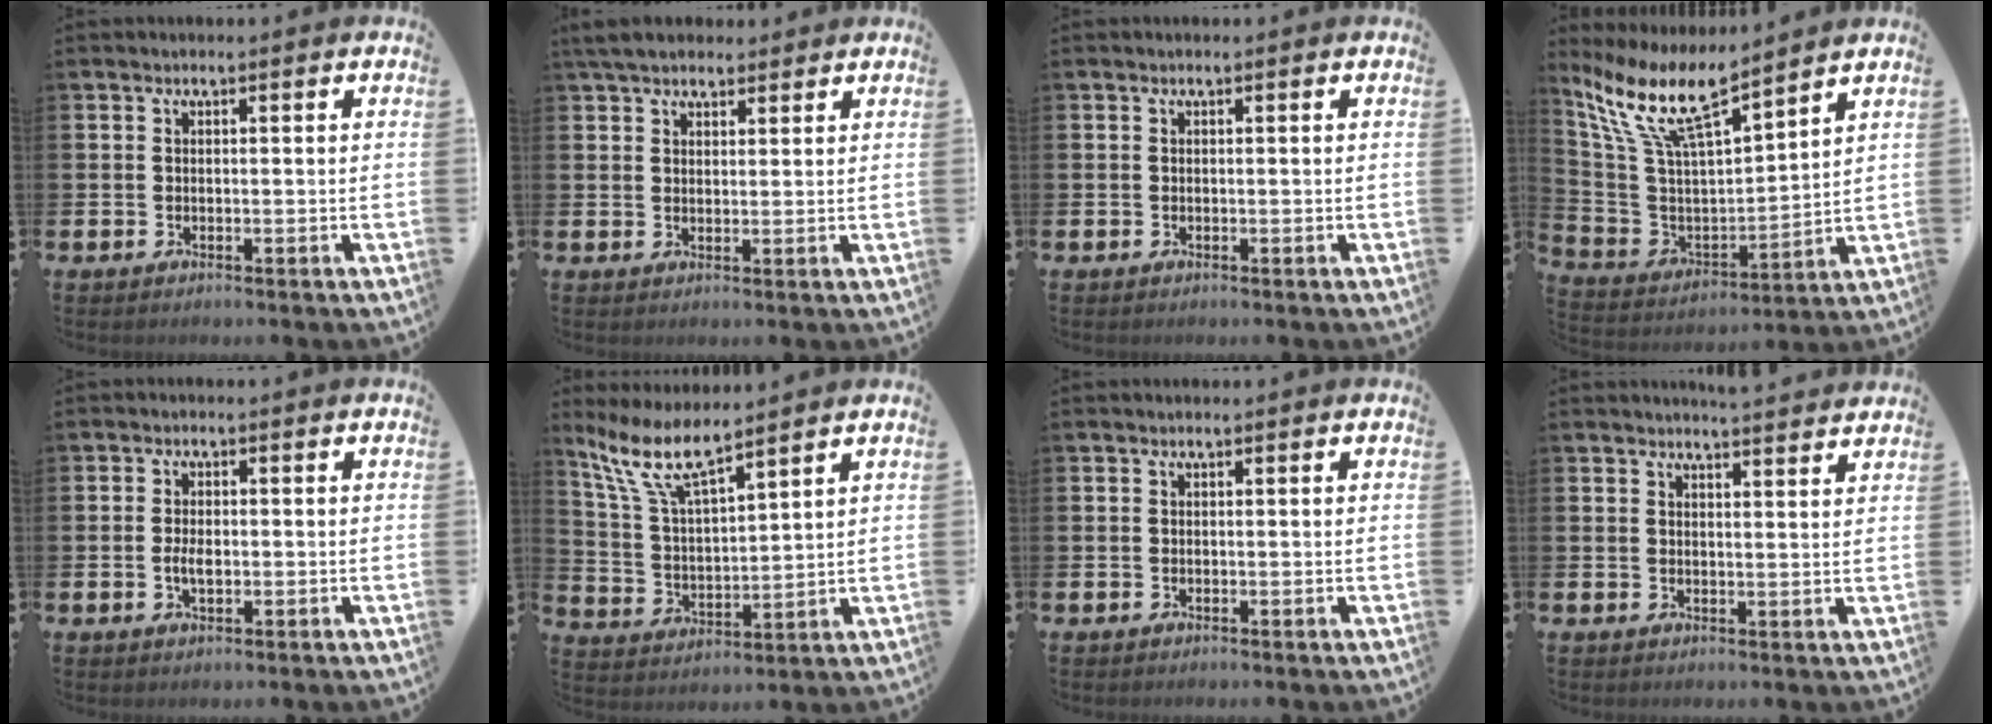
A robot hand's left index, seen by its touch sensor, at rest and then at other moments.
{"total": 4.4, "force": [3.9, 1.6, 1.3], "torque": [-0.034, -0.006, 0.073]}
{"total": 0.0}
{"total": 11.0, "force": [8.9, 2.2, 6.0], "torque": [-0.155, -0.056, 0.153]}
{"total": 2.3, "force": [-0.3, 1.2, 2.0], "torque": [-0.028, -0.002, -0.008]}
{"total": 8.9, "force": [7.3, 1.9, 4.7], "torque": [-0.122, -0.025, 0.130]}
{"total": 0.0}
{"total": 3.6, "force": [3.5, -0.5, -0.1], "torque": [-0.002, -0.022, 0.064]}